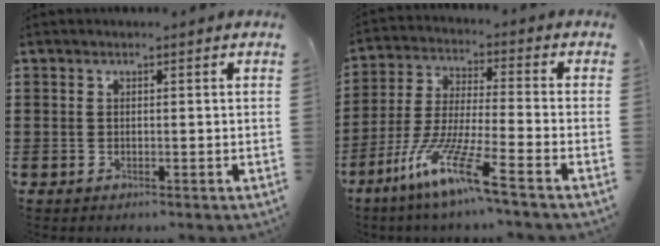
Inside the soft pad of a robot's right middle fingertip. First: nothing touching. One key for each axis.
{"total": 10.7, "fx": -7.6, "fy": 0.6, "fz": 7.4, "tx": -0.162, "ty": -0.006, "tz": -0.154}